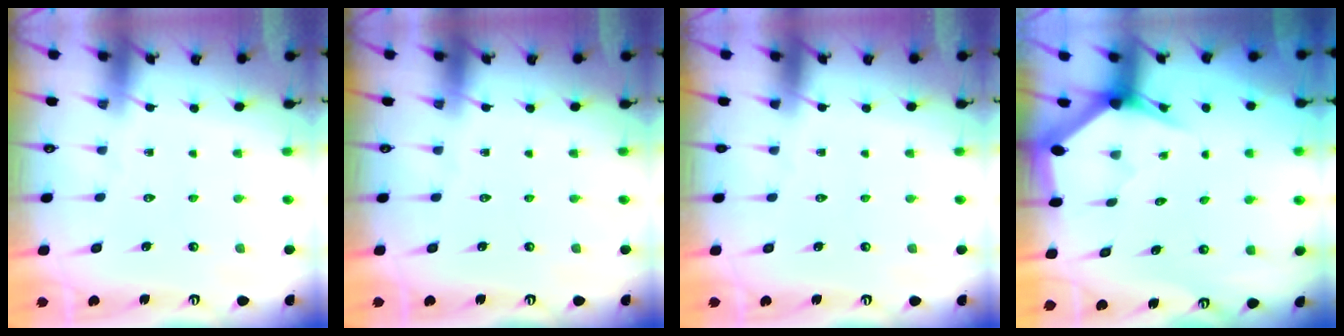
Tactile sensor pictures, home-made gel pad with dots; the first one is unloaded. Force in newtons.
{"total": 0.0}
{"total": 0.0}
{"total": 3.0, "press": 3.0, "slide": 0.0}